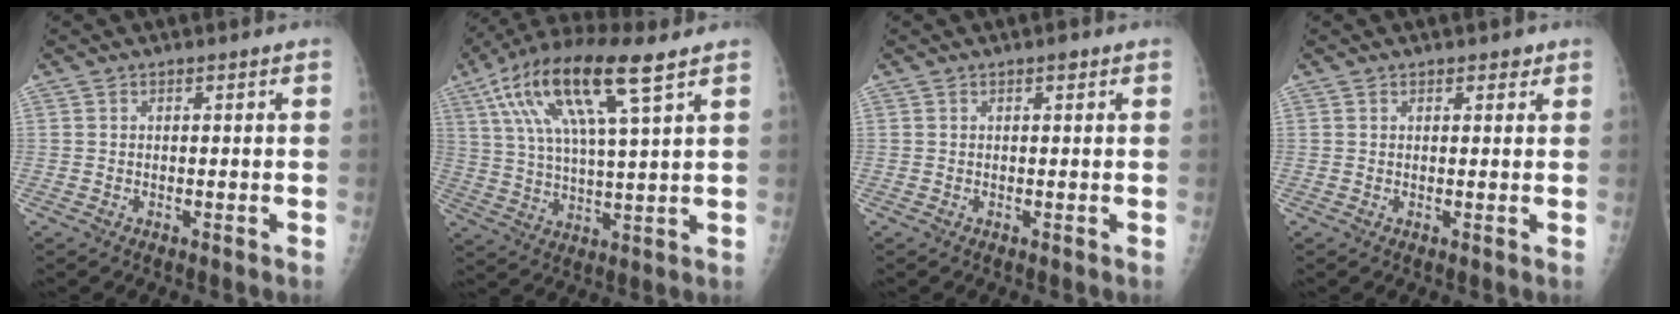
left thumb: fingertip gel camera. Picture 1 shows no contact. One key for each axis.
{"total": 16.9, "fx": 8.4, "fy": 3.7, "fz": 14.1, "tx": -0.276, "ty": -0.009, "tz": 0.157}
{"total": 0.8, "fx": 0.5, "fy": 0.4, "fz": 0.6, "tx": -0.006, "ty": 0.000, "tz": 0.004}
{"total": 1.4, "fx": 1.0, "fy": 0.9, "fz": 0.6, "tx": 0.005, "ty": -0.004, "tz": 0.008}